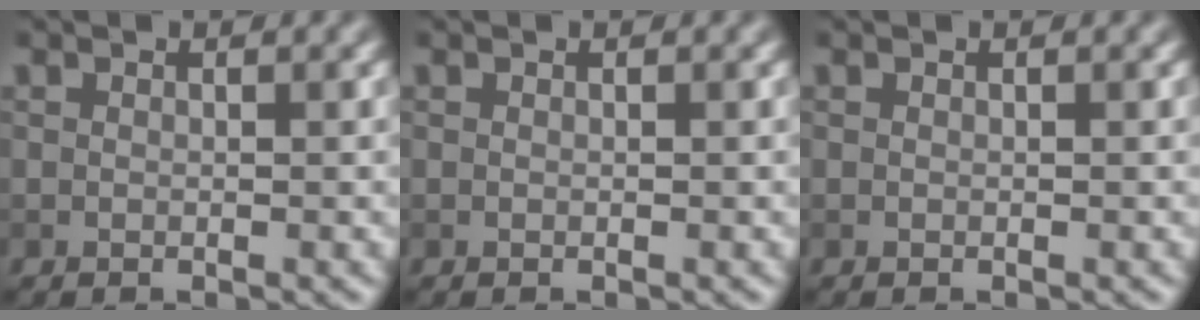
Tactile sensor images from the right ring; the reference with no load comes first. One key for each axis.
{"total": 0.0}
{"total": 0.0}